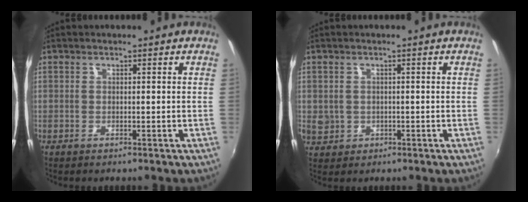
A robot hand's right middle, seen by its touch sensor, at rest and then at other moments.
{"total": 4.3, "force": [-0.2, 4.1, 1.4], "torque": [-0.032, 0.000, 0.004]}